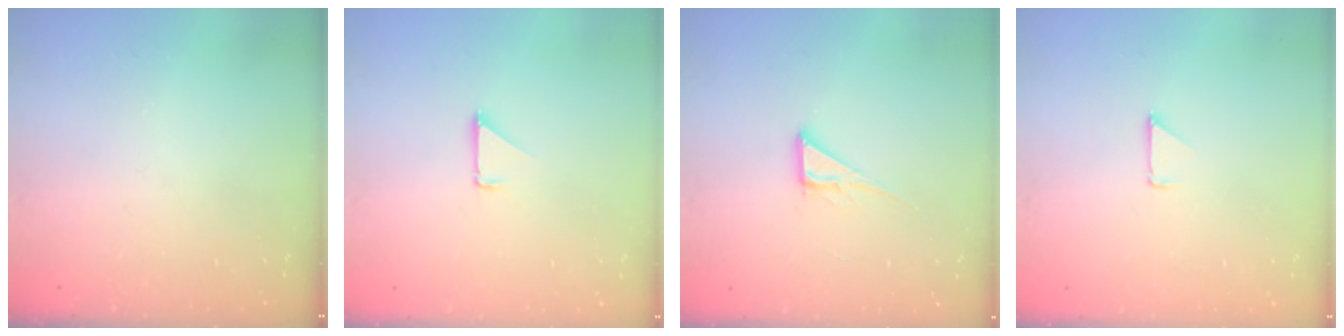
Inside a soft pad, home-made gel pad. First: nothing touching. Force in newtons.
{"total": 1.1, "press": 1.1, "slide": 0.1}
{"total": 6.1, "press": 6.1, "slide": 0.4}
{"total": 0.9, "press": 0.8, "slide": 0.1}